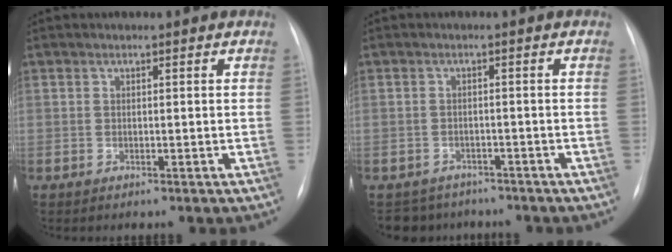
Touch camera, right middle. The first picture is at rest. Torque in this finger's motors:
{"motor_torque": [0.00, -0.05, -0.02, 0.00]}